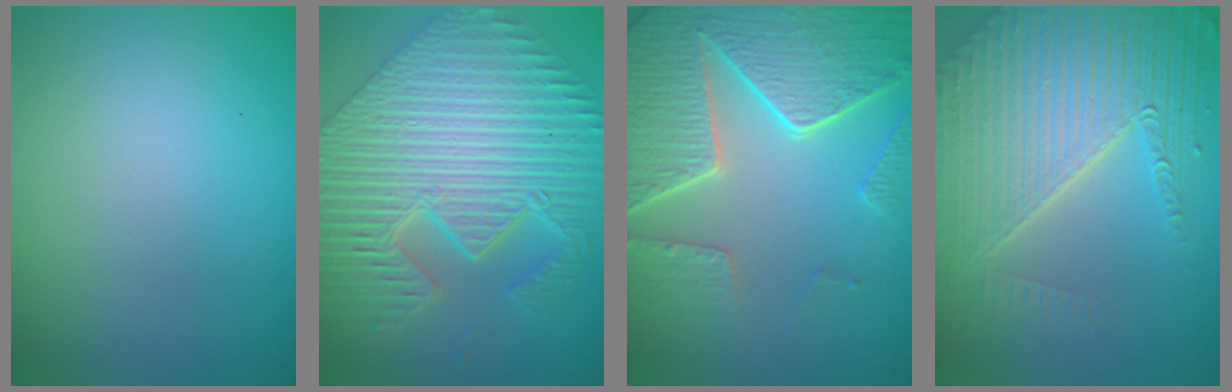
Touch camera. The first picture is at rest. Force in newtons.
{"total": 11.3, "press": 7.9, "slide": 8.1}
{"total": 8.1, "press": 6.1, "slide": 5.3}
{"total": 7.0, "press": 5.4, "slide": 4.4}